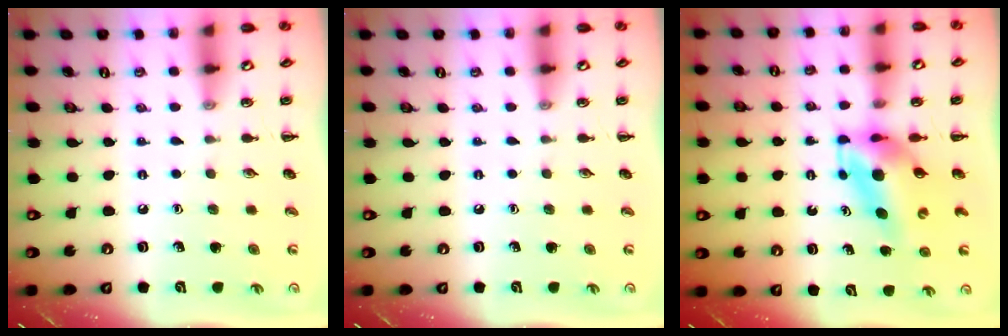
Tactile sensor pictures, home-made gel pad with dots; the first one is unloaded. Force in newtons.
{"total": 0.0}
{"total": 5.2, "press": 5.0, "slide": 1.3}